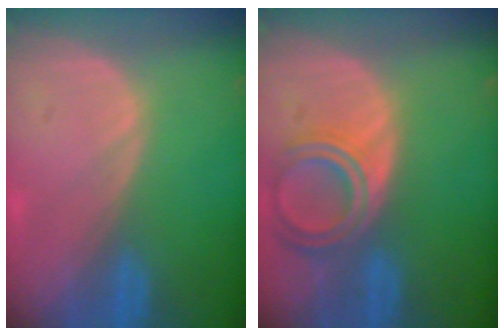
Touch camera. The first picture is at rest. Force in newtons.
{"total": 6.7, "press": 6.1, "slide": 2.8}